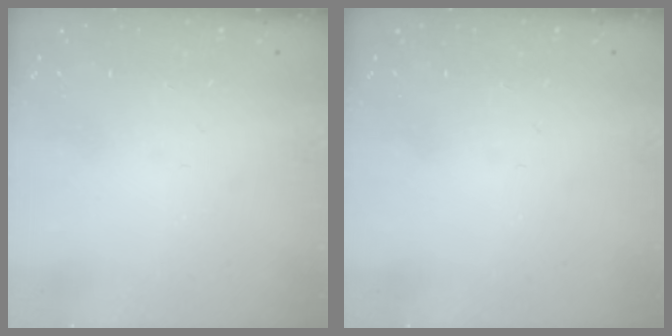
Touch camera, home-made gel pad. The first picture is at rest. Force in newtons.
{"total": 0.0}